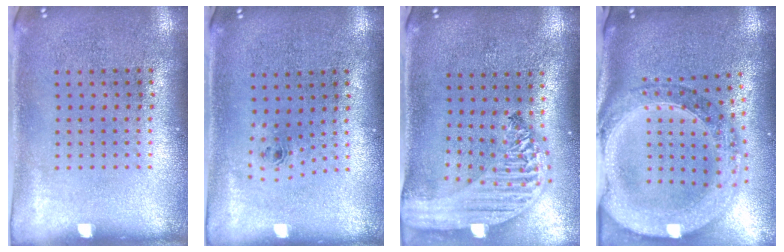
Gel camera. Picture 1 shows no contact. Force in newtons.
{"total": 0.7, "press": 0.3, "slide": 0.6}
{"total": 2.6, "press": 2.1, "slide": 1.6}
{"total": 2.6, "press": 2.3, "slide": 1.3}